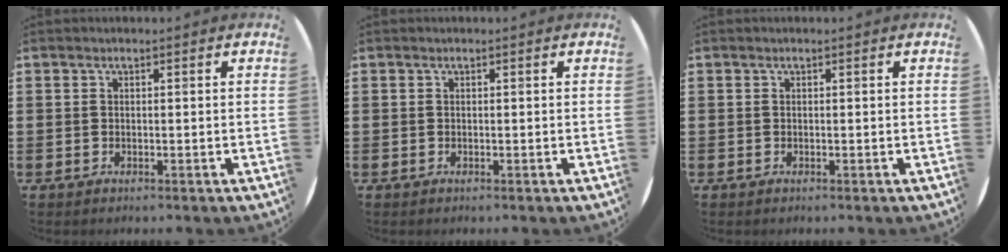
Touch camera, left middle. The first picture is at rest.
{"total": 0.0}
{"total": 0.0}